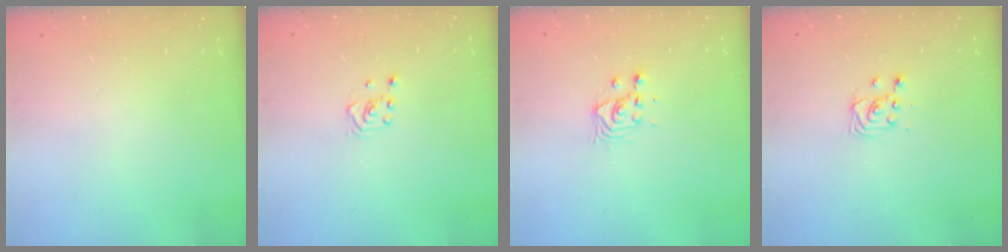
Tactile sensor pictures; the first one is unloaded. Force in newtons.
{"total": 2.6, "press": 2.4, "slide": 1.0}
{"total": 3.8, "press": 3.8, "slide": 0.2}
{"total": 3.5, "press": 3.5, "slide": 0.4}